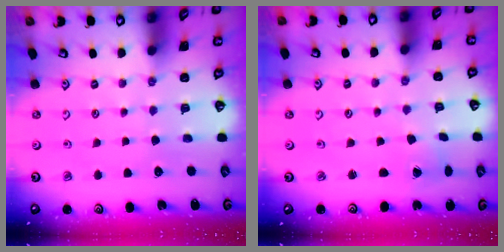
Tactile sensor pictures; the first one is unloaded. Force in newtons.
{"total": 2.5, "press": 2.5, "slide": 0.1}